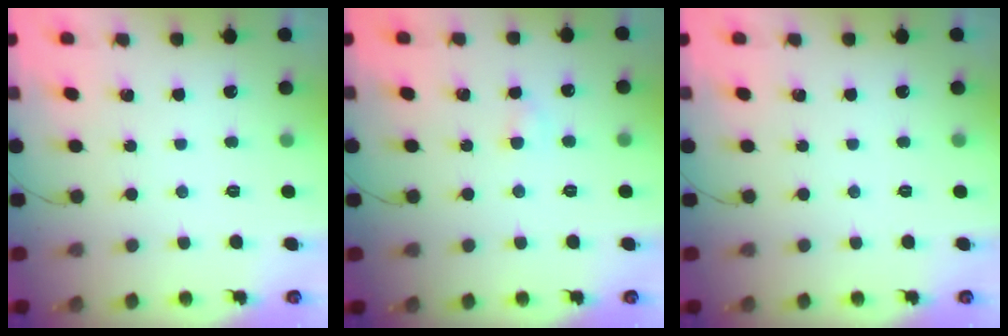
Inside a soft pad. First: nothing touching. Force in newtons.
{"total": 2.9, "press": 2.7, "slide": 1.0}
{"total": 0.0}